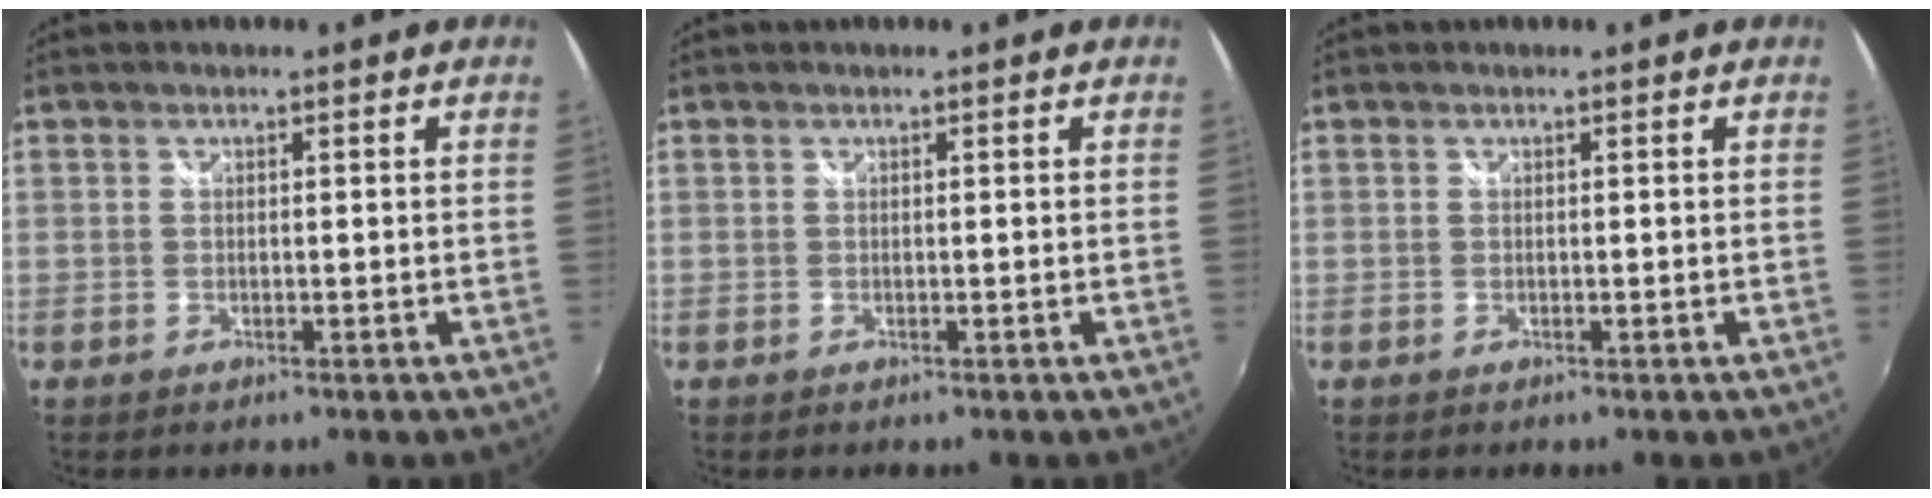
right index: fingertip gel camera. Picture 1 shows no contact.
{"total": 0.0}
{"total": 0.0}